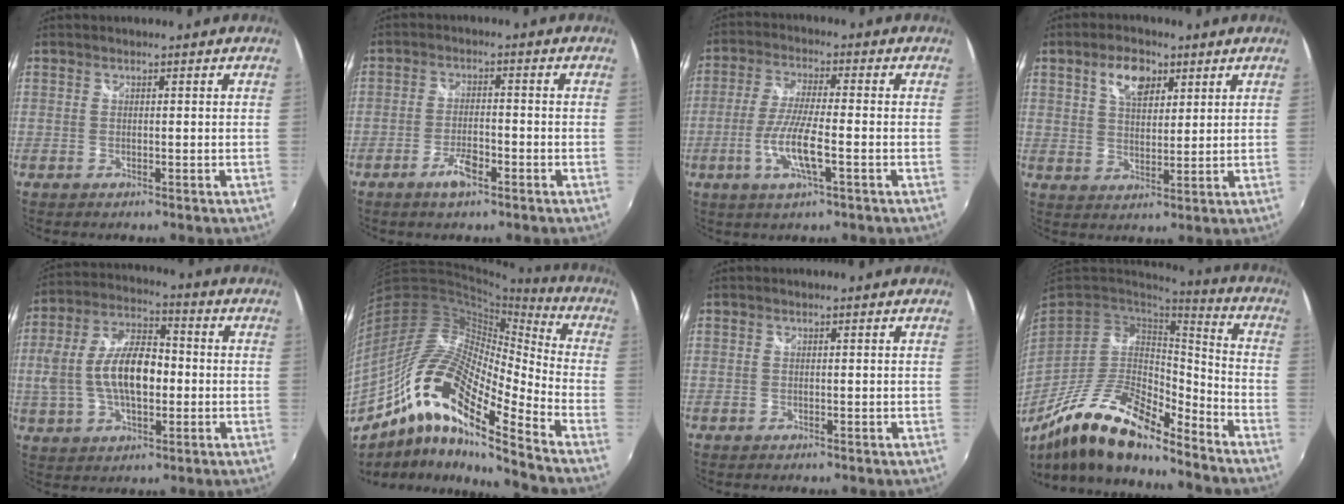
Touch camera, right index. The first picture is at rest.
{"total": 4.7, "force": [-2.9, 1.4, 3.4], "torque": [-0.076, -0.001, -0.053]}
{"total": 8.8, "force": [-3.0, 1.1, 8.2], "torque": [-0.167, -0.007, -0.058]}
{"total": 6.9, "force": [3.6, 3.8, 4.6], "torque": [-0.074, 0.014, 0.063]}
{"total": 14.2, "force": [-1.2, 7.0, 12.3], "torque": [-0.240, 0.010, -0.020]}
{"total": 19.4, "force": [-10.6, 4.3, 15.7], "torque": [-0.269, -0.015, -0.219]}
{"total": 0.0}
{"total": 19.2, "force": [-13.4, 5.7, 12.5], "torque": [-0.235, -0.026, -0.246]}